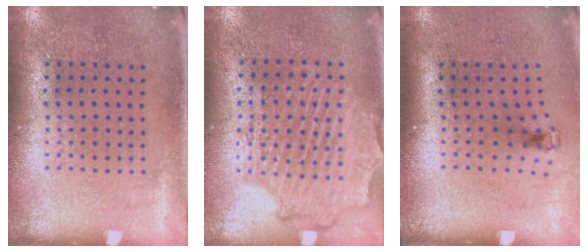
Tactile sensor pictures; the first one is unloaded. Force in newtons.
{"total": 2.1, "press": 2.0, "slide": 0.4}
{"total": 0.6, "press": 0.3, "slide": 0.5}